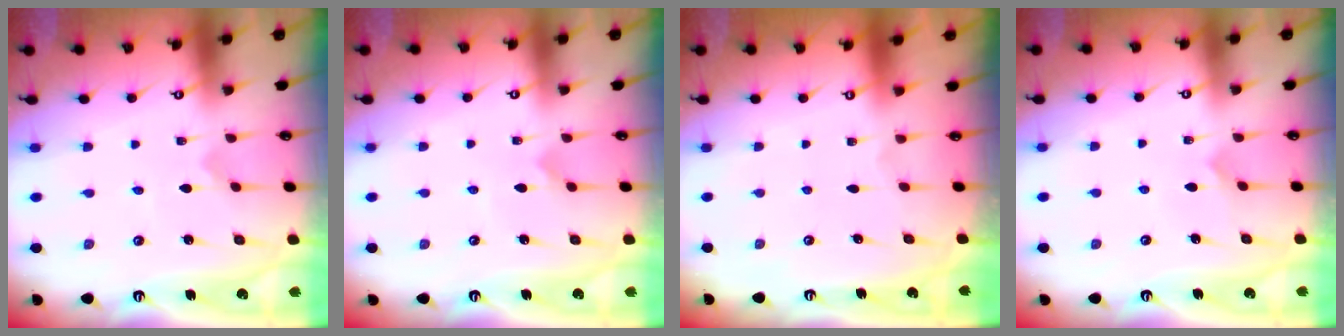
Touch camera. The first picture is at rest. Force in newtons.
{"total": 2.7, "press": 2.7, "slide": 0.3}
{"total": 0.0}
{"total": 3.6, "press": 3.6, "slide": 0.3}